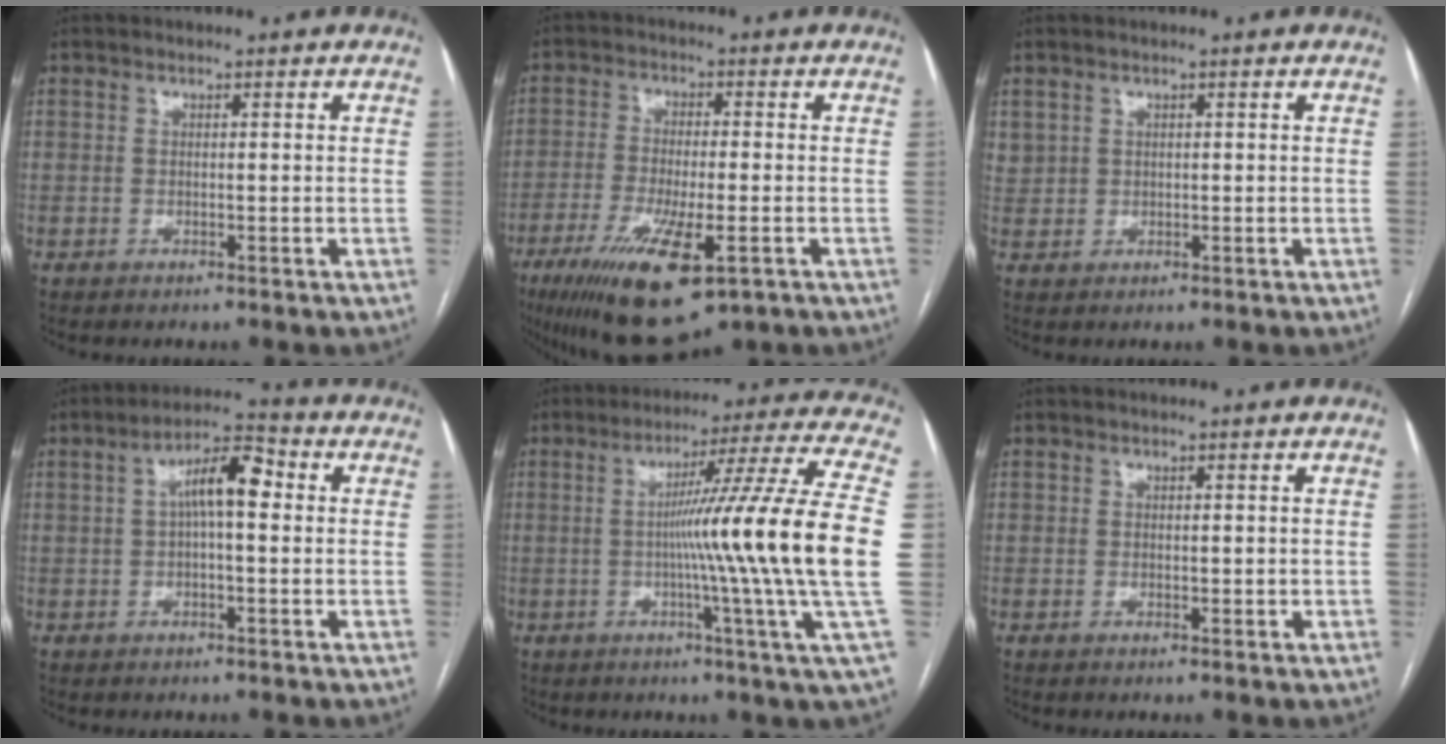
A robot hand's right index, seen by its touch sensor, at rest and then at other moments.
{"total": 13.9, "force": [-6.9, 3.4, 11.6], "torque": [-0.219, -0.036, -0.109]}
{"total": 2.0, "force": [1.2, 1.6, 0.2], "torque": [0.005, 0.008, 0.021]}
{"total": 7.6, "force": [1.3, 2.1, 7.1], "torque": [-0.126, 0.031, 0.017]}
{"total": 20.1, "force": [-0.9, -3.2, 19.8], "torque": [-0.270, -0.009, -0.033]}
{"total": 1.0, "force": [0.2, 0.6, 0.7], "torque": [-0.010, -0.002, 0.003]}